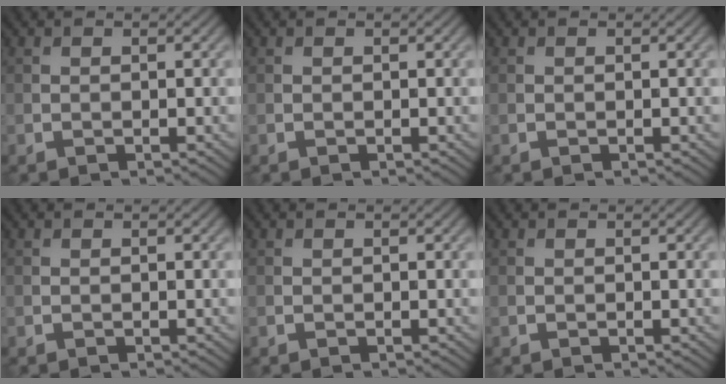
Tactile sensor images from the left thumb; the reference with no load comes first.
{"total": 0.0}
{"total": 0.0}
{"total": 0.0}
{"total": 0.0}
{"total": 0.0}